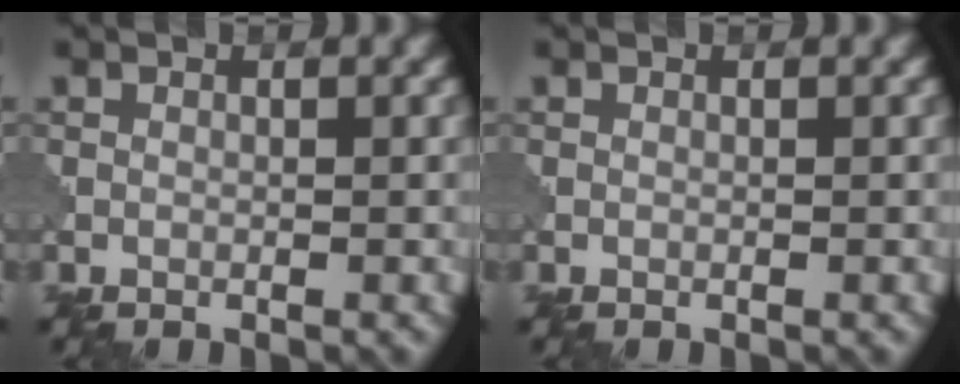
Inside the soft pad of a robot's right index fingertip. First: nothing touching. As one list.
[{"total": 0.0}]